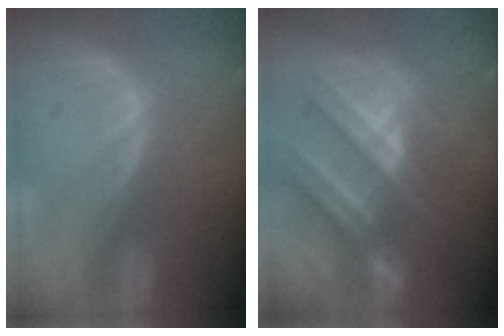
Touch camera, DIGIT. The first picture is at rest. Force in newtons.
{"total": 10.9, "press": 9.7, "slide": 4.9}